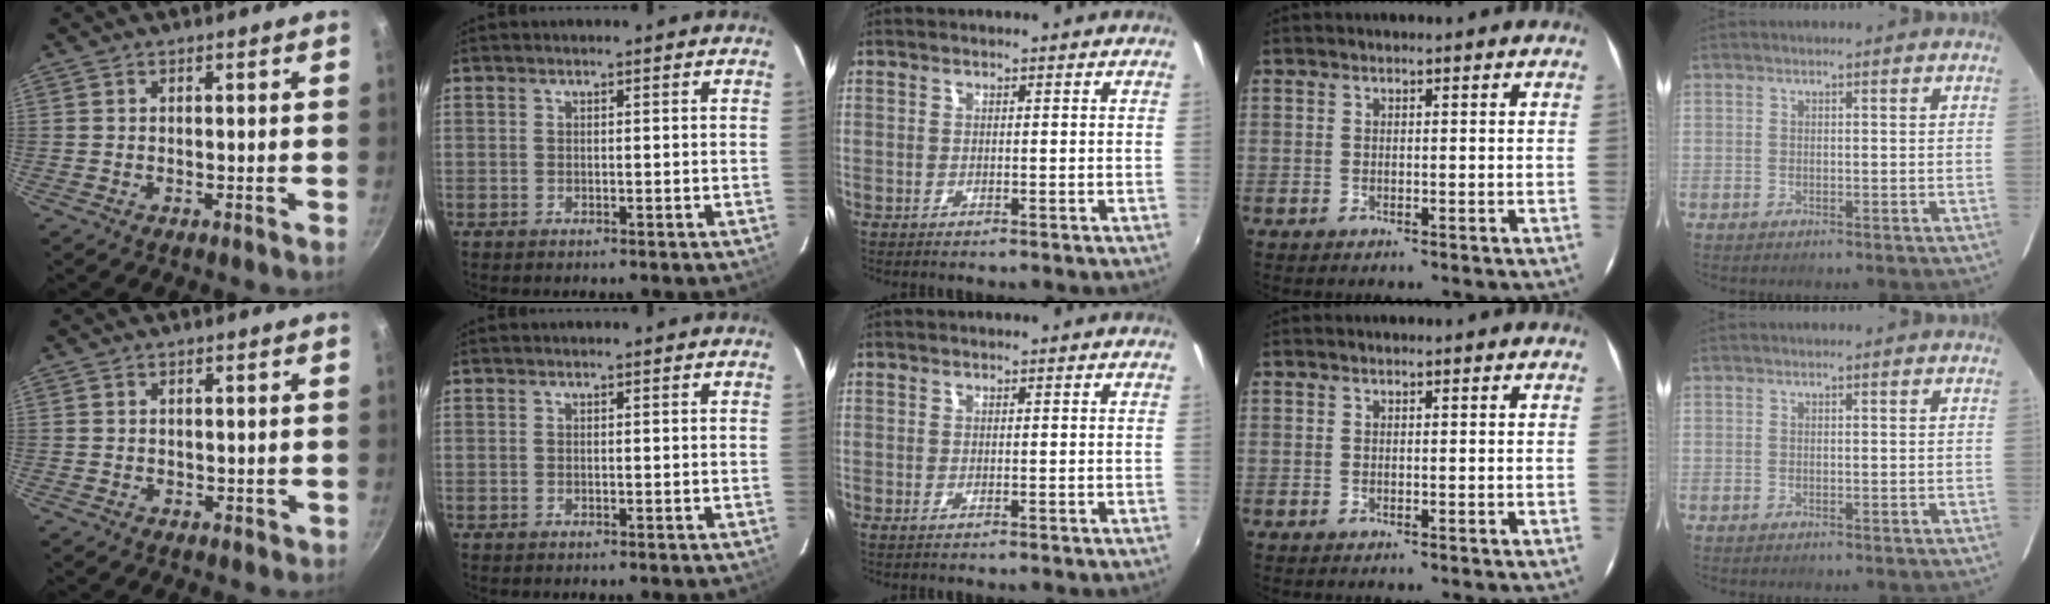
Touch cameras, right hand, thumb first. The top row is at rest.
{"thumb": {"total": 0.8, "force": [0.2, 0.7, 0.2], "torque": [0.005, 0.002, 0.004]}}